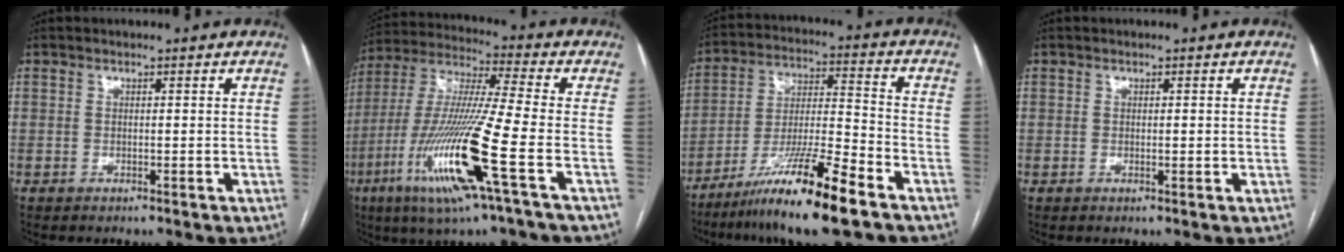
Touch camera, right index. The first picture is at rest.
{"total": 18.8, "force": [-7.0, -0.3, 17.4], "torque": [-0.373, -0.027, -0.138]}
{"total": 15.6, "force": [-10.1, 0.4, 11.8], "torque": [-0.229, -0.030, -0.181]}
{"total": 1.0, "force": [0.0, 0.4, 0.9], "torque": [-0.015, -0.001, 0.002]}